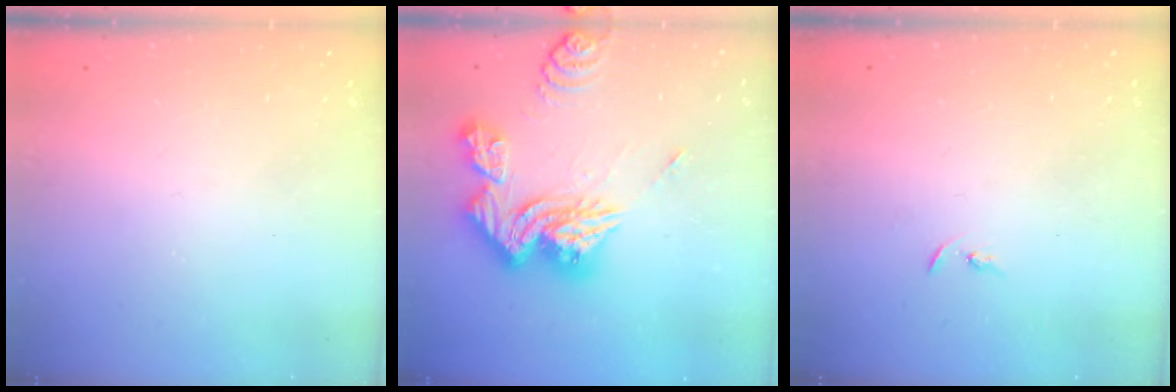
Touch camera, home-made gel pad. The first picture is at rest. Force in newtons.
{"total": 18.2, "press": 18.1, "slide": 1.9}
{"total": 3.3, "press": 3.2, "slide": 0.4}